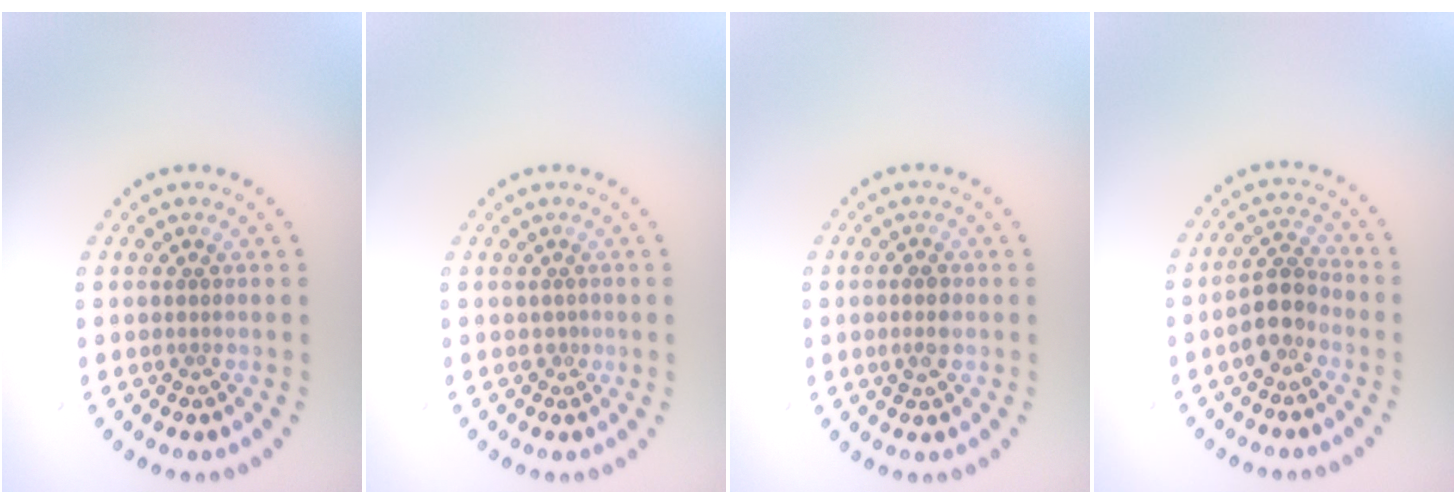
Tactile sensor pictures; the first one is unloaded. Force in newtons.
{"total": 0.6, "press": 0.2, "slide": 0.6}
{"total": 1.5, "press": 1.5, "slide": 0.1}
{"total": 3.6, "press": 3.4, "slide": 1.4}